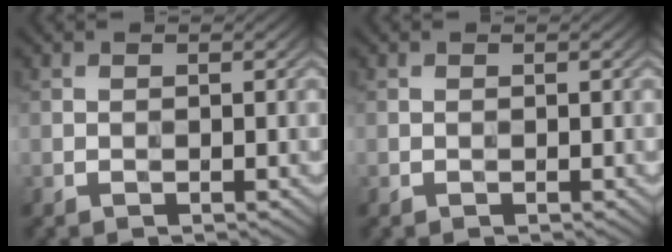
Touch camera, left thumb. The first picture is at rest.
{"total": 0.0}